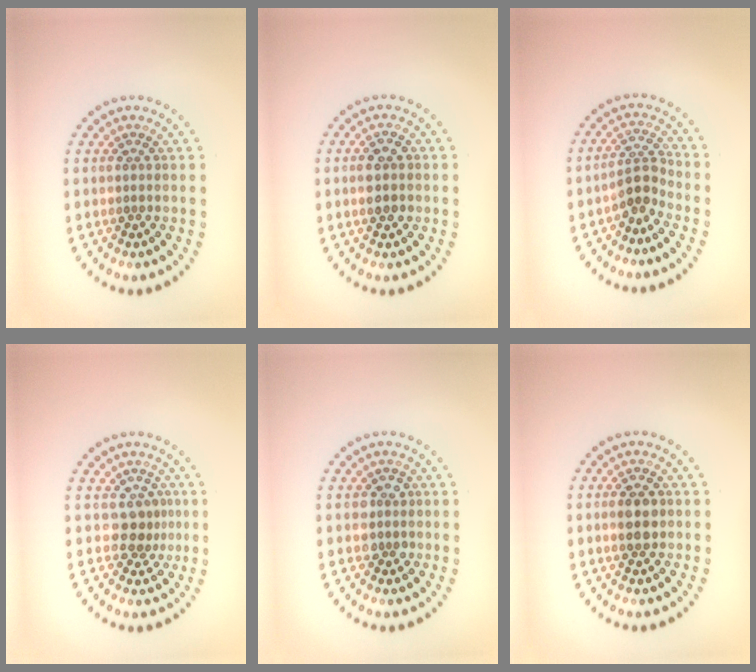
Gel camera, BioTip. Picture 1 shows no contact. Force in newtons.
{"total": 2.1, "press": 2.0, "slide": 0.1}
{"total": 2.4, "press": 1.7, "slide": 1.7}
{"total": 2.3, "press": 1.6, "slide": 1.6}
{"total": 1.7, "press": 1.5, "slide": 0.7}
{"total": 2.7, "press": 2.7, "slide": 0.3}